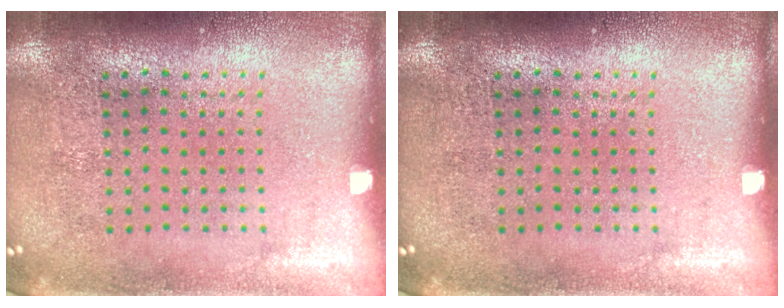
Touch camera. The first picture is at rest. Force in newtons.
{"total": 0.0}